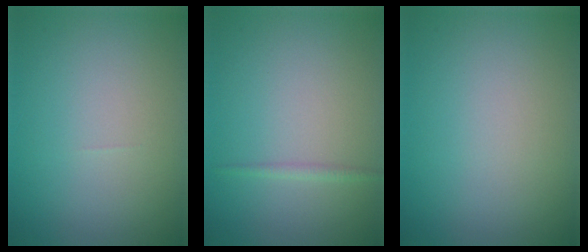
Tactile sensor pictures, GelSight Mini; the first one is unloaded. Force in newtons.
{"total": 0.8, "press": 0.8, "slide": 0.1}
{"total": 0.0}